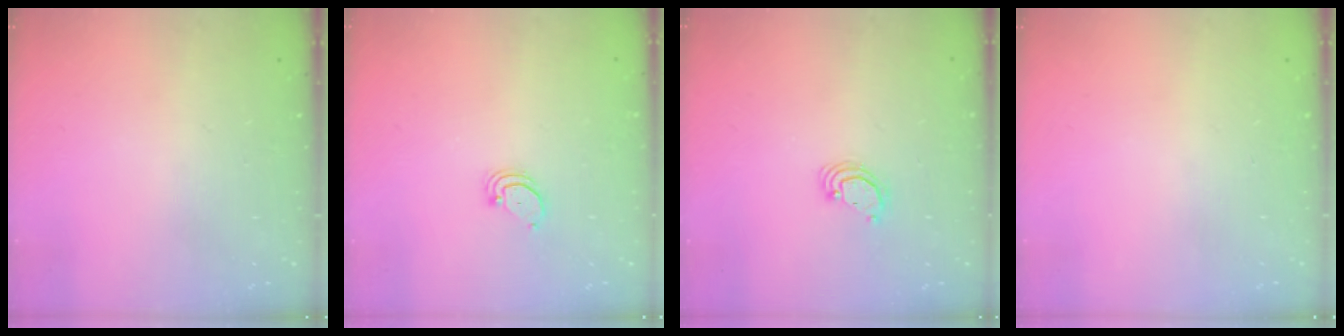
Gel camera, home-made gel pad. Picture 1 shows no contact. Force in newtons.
{"total": 2.0, "press": 2.0, "slide": 0.2}
{"total": 2.7, "press": 2.7, "slide": 0.2}
{"total": 0.0}